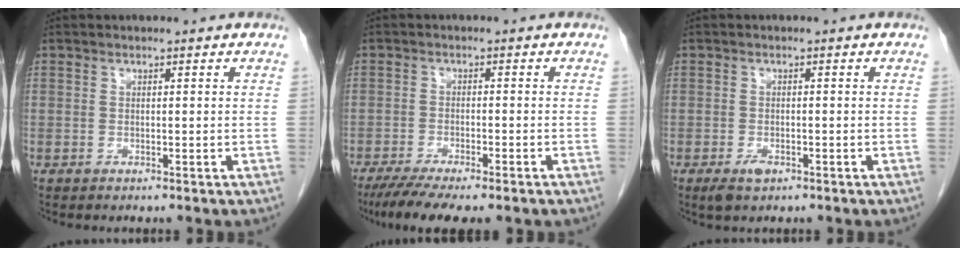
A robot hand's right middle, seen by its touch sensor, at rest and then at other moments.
{"total": 10.0, "force": [-7.8, 1.7, 6.0], "torque": [-0.086, -0.016, -0.117]}
{"total": 2.3, "force": [-1.3, 1.0, 1.6], "torque": [-0.033, -0.002, -0.017]}